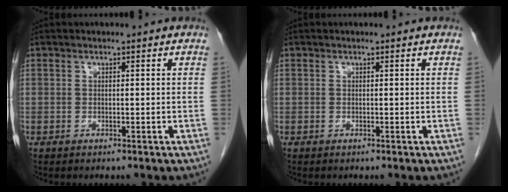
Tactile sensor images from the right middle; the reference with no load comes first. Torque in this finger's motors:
{"motor_torque": [0.00, 0.00, 0.00, 0.00]}